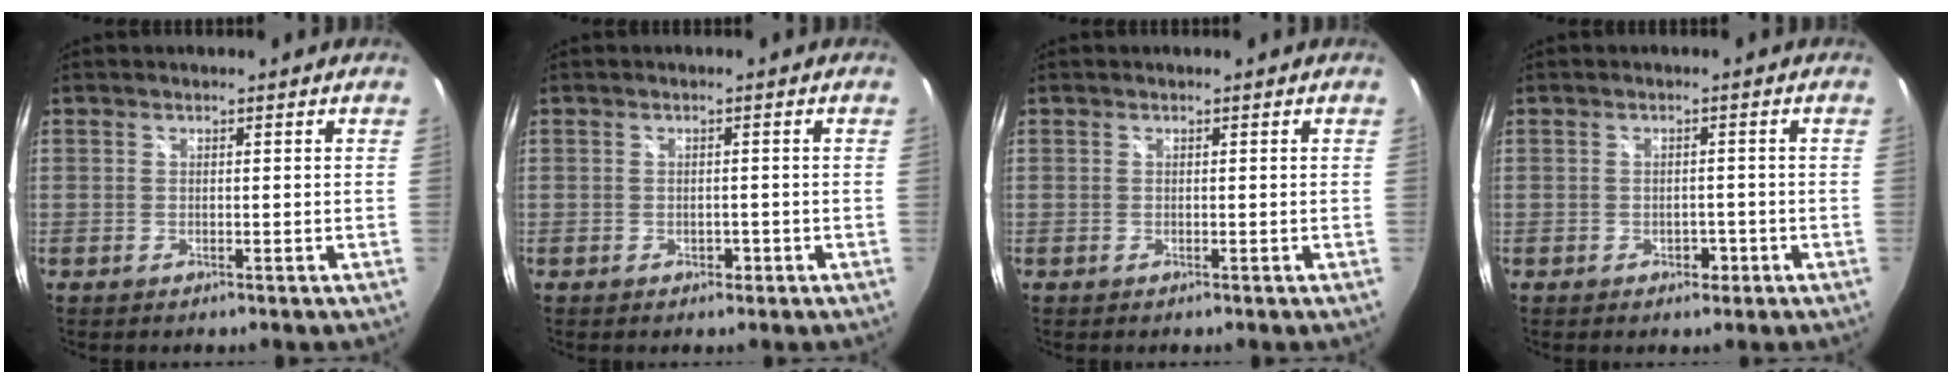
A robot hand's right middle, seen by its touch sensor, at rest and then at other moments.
{"total": 1.3, "force": [-0.6, 1.0, 0.4], "torque": [-0.006, -0.002, -0.007]}
{"total": 0.0}
{"total": 2.1, "force": [-1.0, 1.6, 0.9], "torque": [-0.014, 0.000, -0.012]}